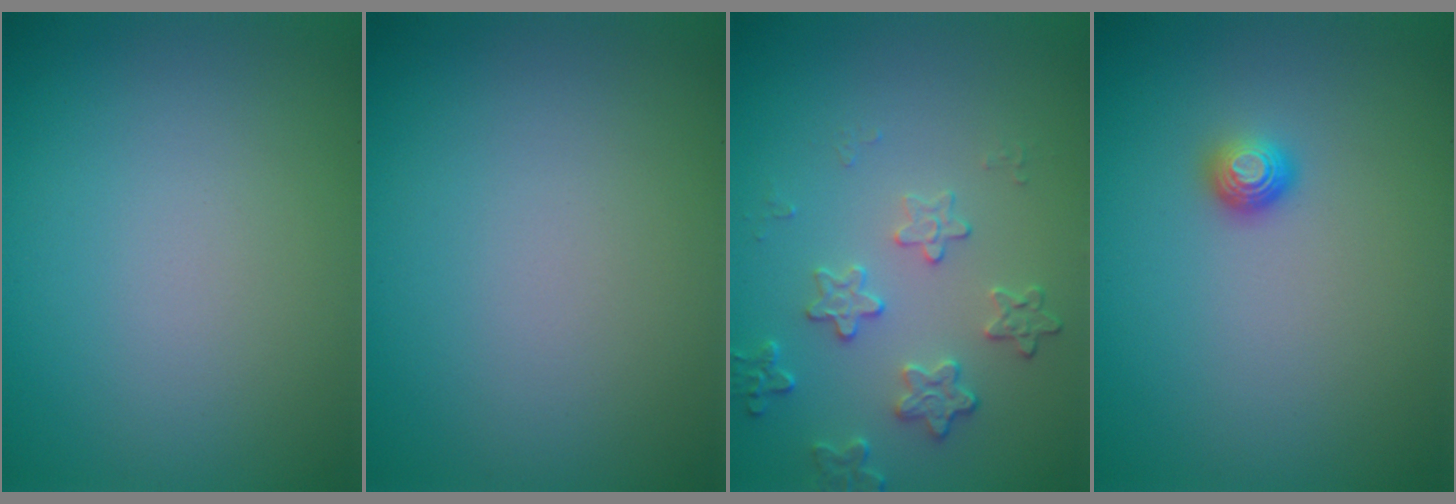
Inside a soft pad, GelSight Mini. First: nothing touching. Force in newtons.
{"total": 0.0}
{"total": 2.6, "press": 2.0, "slide": 1.7}
{"total": 1.3, "press": 1.0, "slide": 0.9}